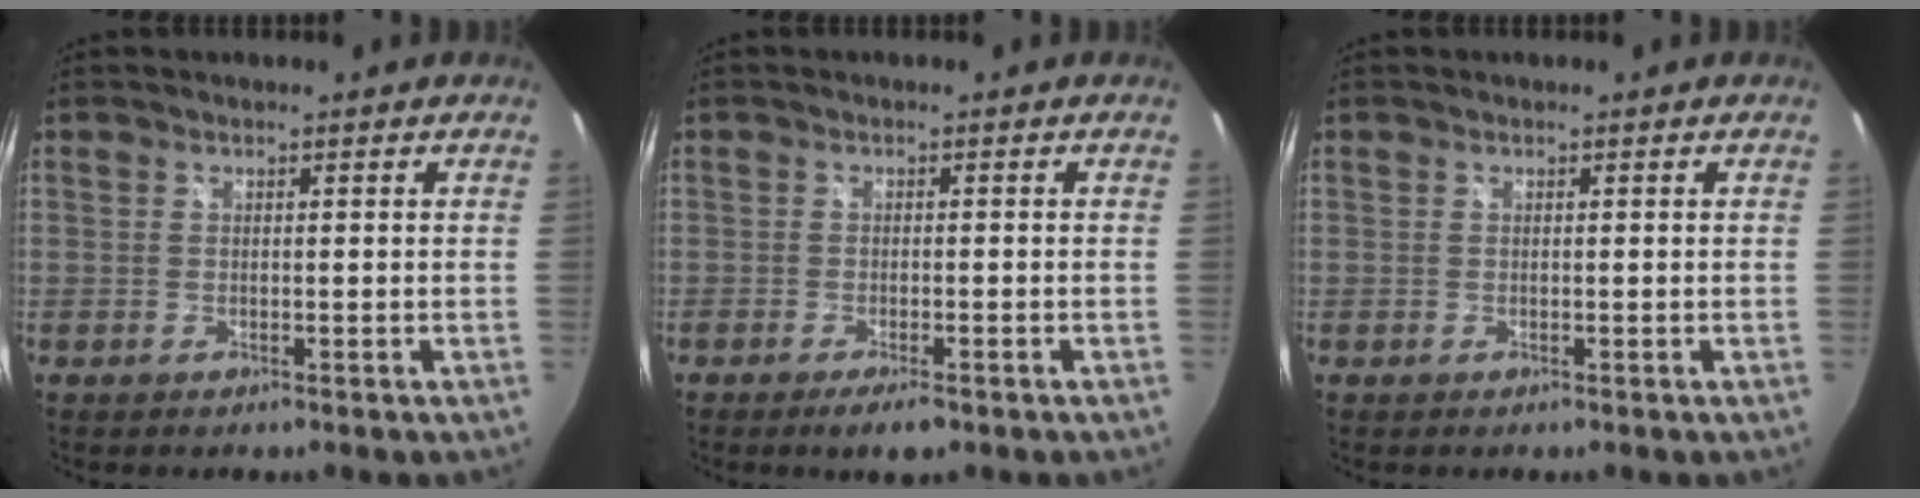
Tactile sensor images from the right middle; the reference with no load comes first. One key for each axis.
{"total": 3.5, "fx": -2.4, "fy": 0.8, "fz": 2.4, "tx": -0.051, "ty": -0.010, "tz": -0.041}
{"total": 0.0}